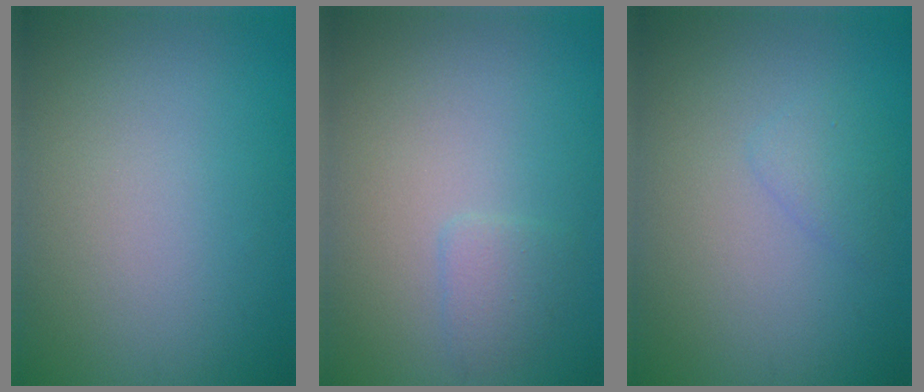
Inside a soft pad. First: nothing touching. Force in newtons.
{"total": 1.4, "press": 1.4, "slide": 0.1}
{"total": 1.2, "press": 1.2, "slide": 0.0}